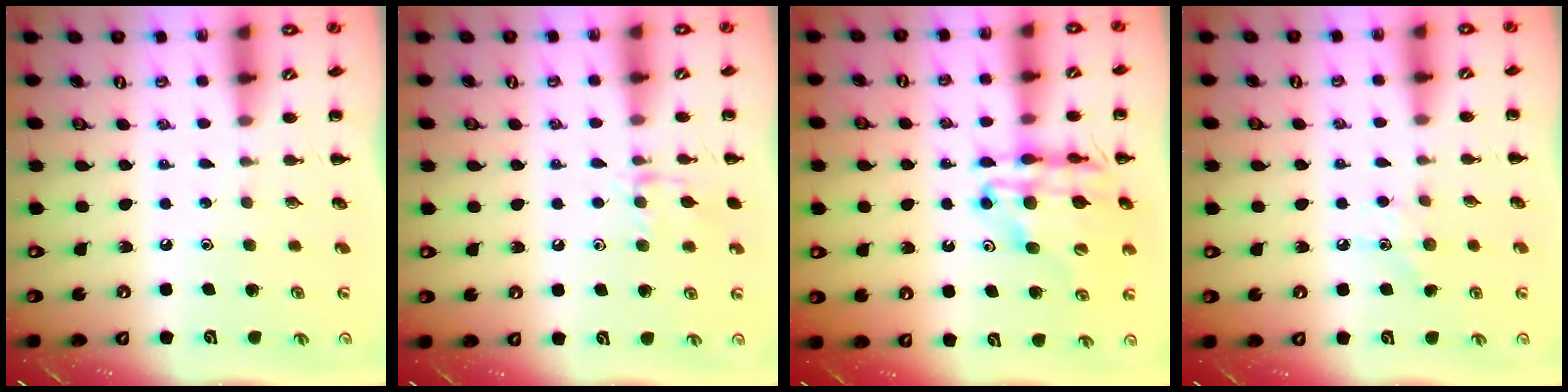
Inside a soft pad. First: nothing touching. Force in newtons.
{"total": 8.3, "press": 8.3, "slide": 0.8}
{"total": 15.9, "press": 15.3, "slide": 4.0}
{"total": 5.0, "press": 4.8, "slide": 1.5}